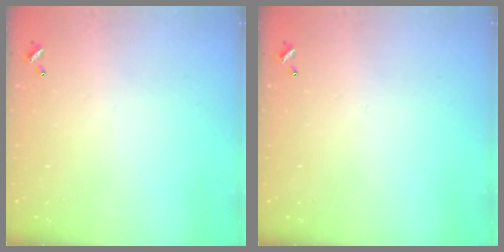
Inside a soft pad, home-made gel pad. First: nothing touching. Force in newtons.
{"total": 0.0}